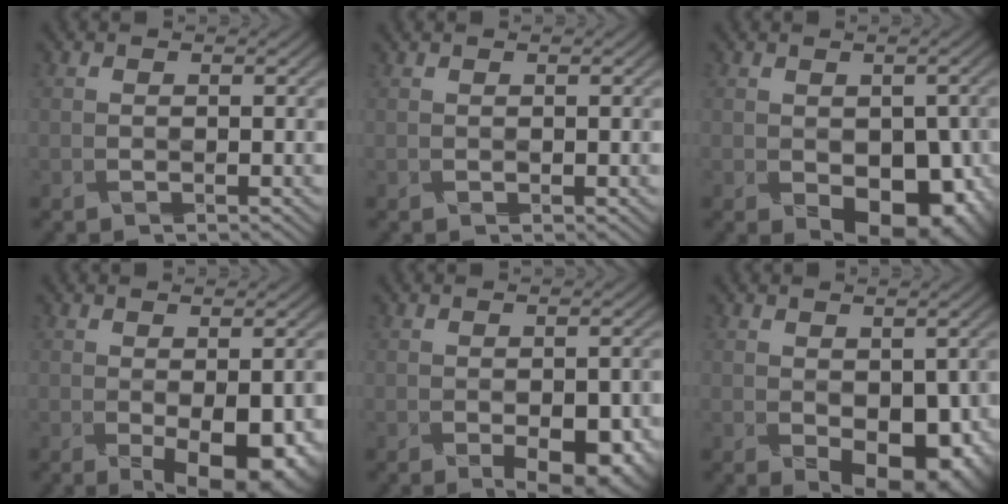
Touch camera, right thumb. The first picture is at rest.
{"total": 0.6, "force": [0.4, 0.2, 0.4], "torque": [-0.006, -0.005, 0.009]}
{"total": 9.7, "force": [-3.2, 5.9, 6.9], "torque": [-0.085, -0.033, -0.018]}
{"total": 9.4, "force": [-3.1, 3.9, 7.9], "torque": [-0.099, -0.013, -0.022]}
{"total": 7.3, "force": [-3.2, 3.4, 5.7], "torque": [-0.066, -0.005, -0.025]}
{"total": 9.4, "force": [-2.7, 5.5, 7.1], "torque": [-0.089, -0.033, -0.008]}